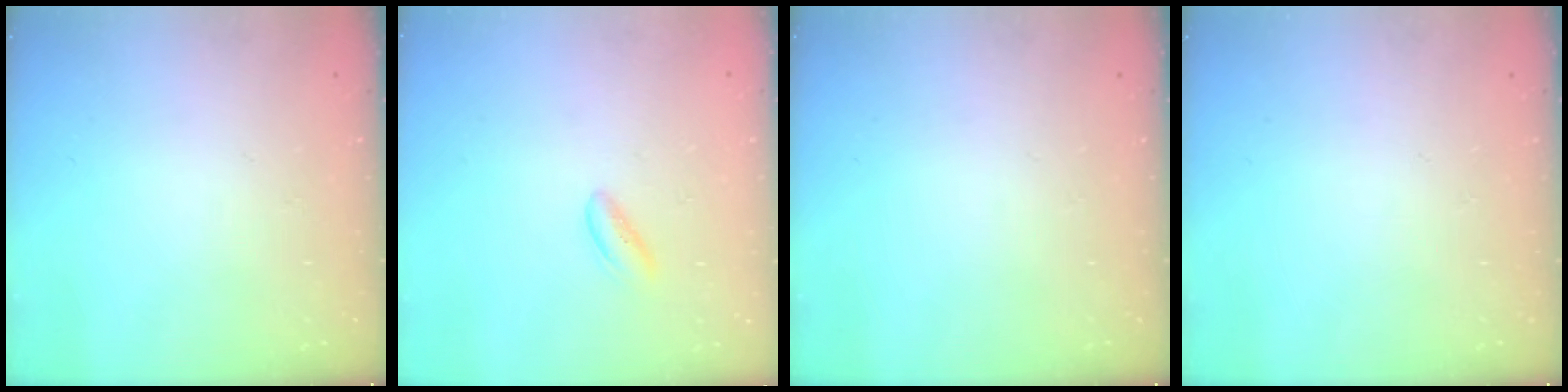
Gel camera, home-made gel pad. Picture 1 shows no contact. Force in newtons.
{"total": 2.0, "press": 2.0, "slide": 0.2}
{"total": 0.0}
{"total": 0.0}